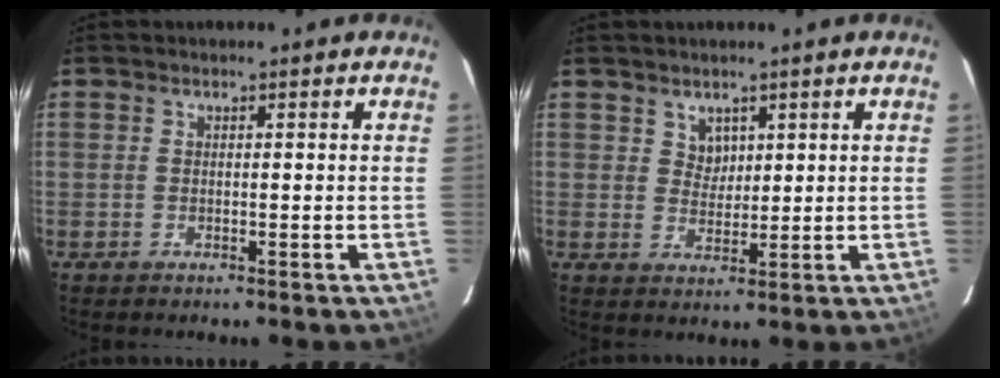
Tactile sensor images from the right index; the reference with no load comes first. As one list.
[{"total": 2.9, "force": [1.7, 2.3, 0.5], "torque": [-0.001, 0.004, 0.033]}]